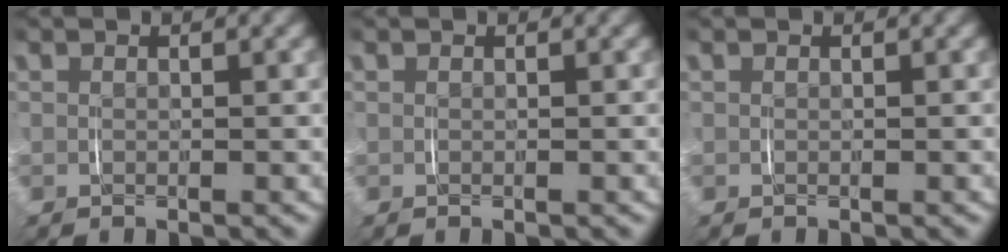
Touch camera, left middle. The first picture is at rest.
{"total": 0.0}
{"total": 0.0}